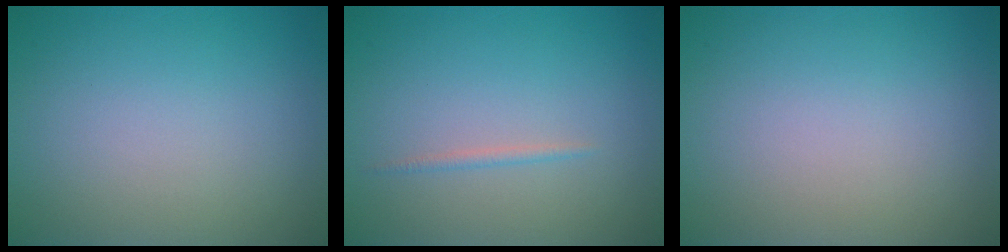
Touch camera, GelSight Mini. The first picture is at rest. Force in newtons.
{"total": 0.7, "press": 0.7, "slide": 0.1}
{"total": 0.0}